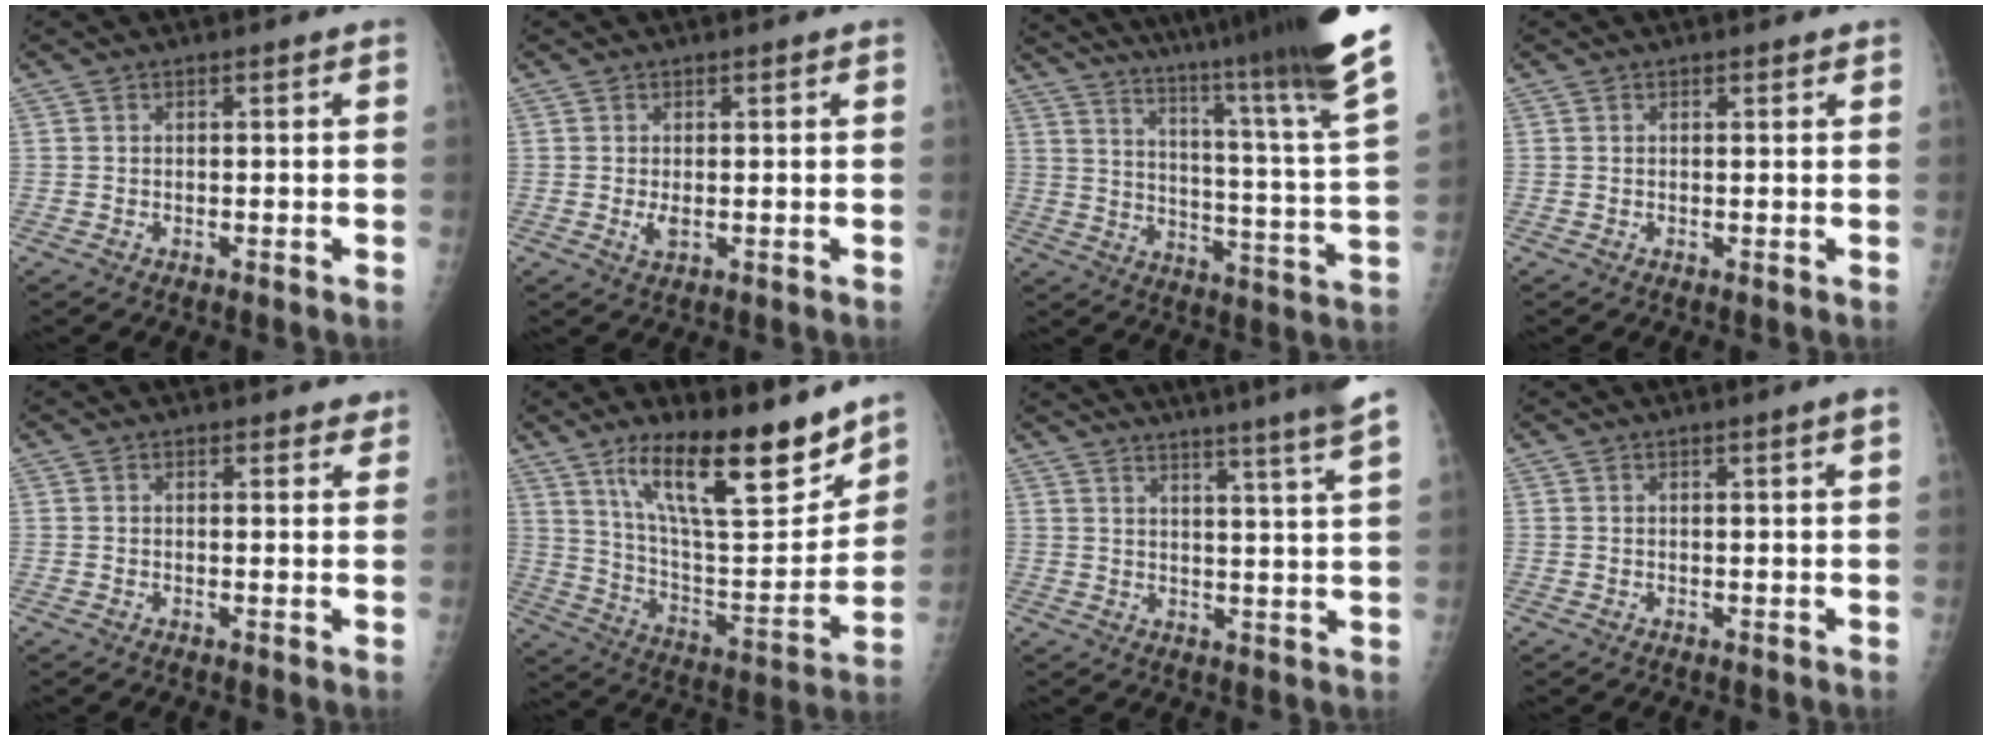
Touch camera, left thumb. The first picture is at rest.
{"total": 2.1, "force": [0.2, 0.9, 1.9], "torque": [-0.034, -0.002, 0.007]}
{"total": 31.3, "force": [24.6, 1.5, 19.2], "torque": [-0.288, -0.143, 0.339]}
{"total": 0.7, "force": [0.6, 0.3, 0.3], "torque": [-0.004, -0.003, 0.007]}
{"total": 2.5, "force": [2.0, 1.1, 1.0], "torque": [0.012, -0.008, 0.018]}
{"total": 21.9, "force": [14.8, 6.0, 15.0], "torque": [-0.211, -0.081, 0.256]}
{"total": 16.6, "force": [13.6, -1.2, 9.4], "torque": [-0.135, -0.069, 0.169]}
{"total": 1.9, "force": [1.0, -0.2, 1.6], "torque": [-0.026, -0.003, 0.014]}